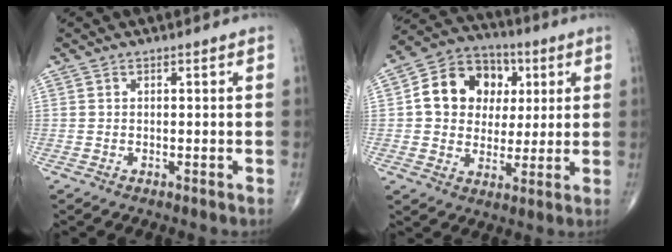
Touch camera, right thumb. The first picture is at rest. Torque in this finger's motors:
{"motor_torque": [0.50, 2.64, 0.55, -0.11, 0.09]}